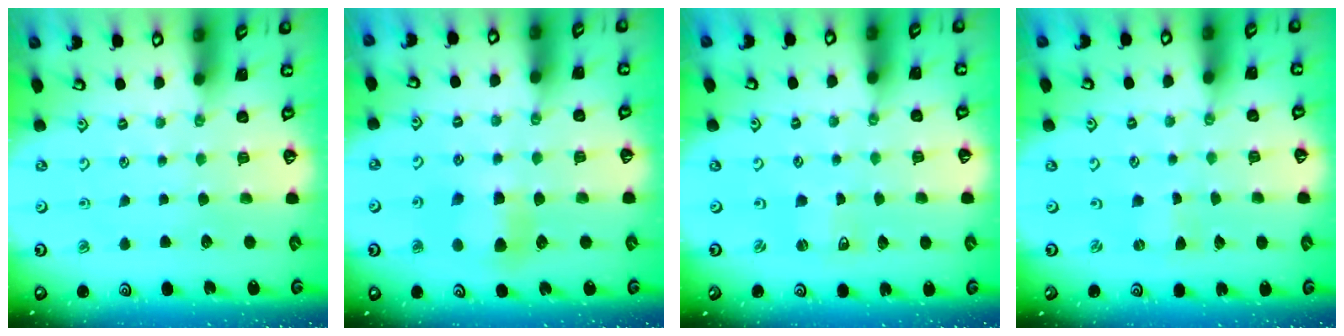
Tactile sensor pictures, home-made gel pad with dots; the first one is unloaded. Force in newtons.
{"total": 5.6, "press": 5.6, "slide": 0.6}
{"total": 2.3, "press": 2.2, "slide": 0.4}
{"total": 0.0}